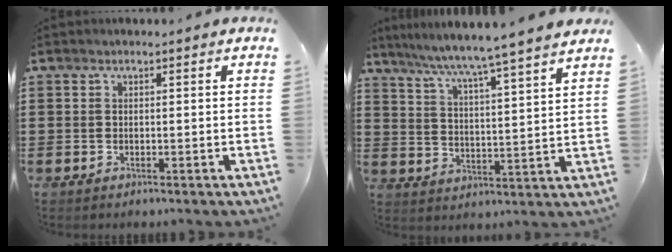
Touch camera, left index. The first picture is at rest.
{"total": 5.5, "force": [4.8, -1.6, 2.2], "torque": [-0.065, -0.044, 0.071]}